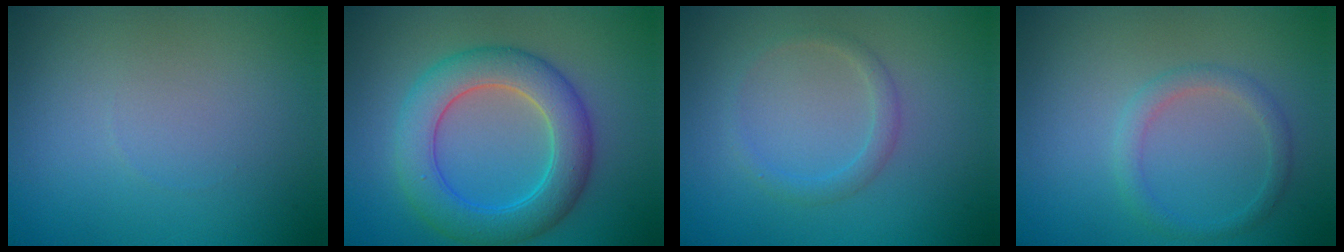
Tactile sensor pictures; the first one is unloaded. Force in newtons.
{"total": 6.6, "press": 6.6, "slide": 0.4}
{"total": 1.5, "press": 1.5, "slide": 0.1}
{"total": 1.9, "press": 1.8, "slide": 0.1}